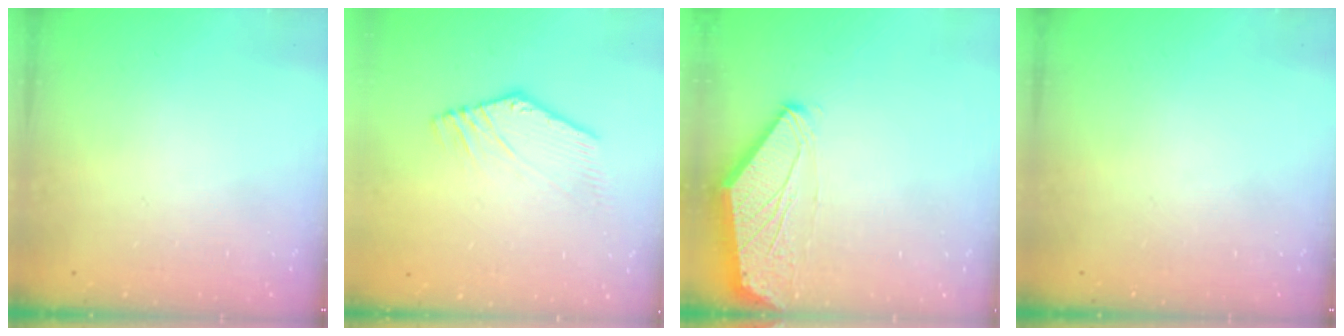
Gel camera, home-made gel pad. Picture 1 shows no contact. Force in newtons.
{"total": 2.7, "press": 2.7, "slide": 0.3}
{"total": 0.0}
{"total": 0.0}